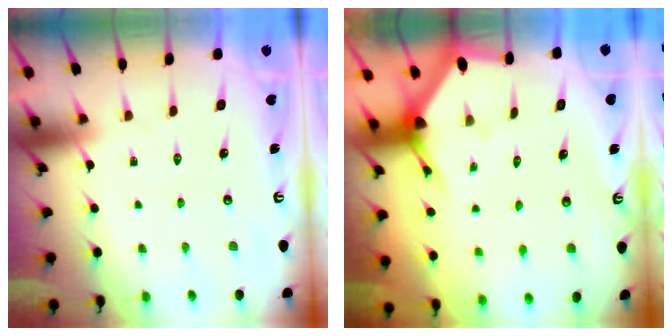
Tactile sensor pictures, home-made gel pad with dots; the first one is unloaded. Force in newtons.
{"total": 2.9, "press": 2.9, "slide": 0.2}